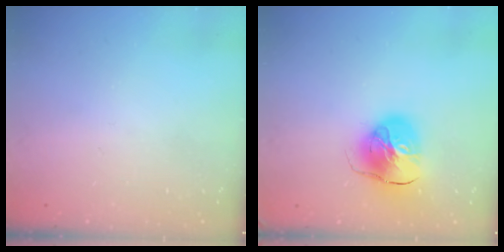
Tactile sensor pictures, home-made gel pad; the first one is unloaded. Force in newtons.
{"total": 11.2, "press": 11.1, "slide": 1.5}